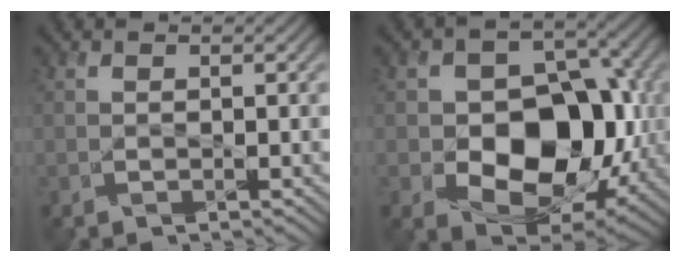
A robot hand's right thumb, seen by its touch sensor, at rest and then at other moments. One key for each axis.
{"total": 14.1, "fx": -2.6, "fy": 9.9, "fz": 9.7, "tx": -0.134, "ty": -0.008, "tz": -0.046}